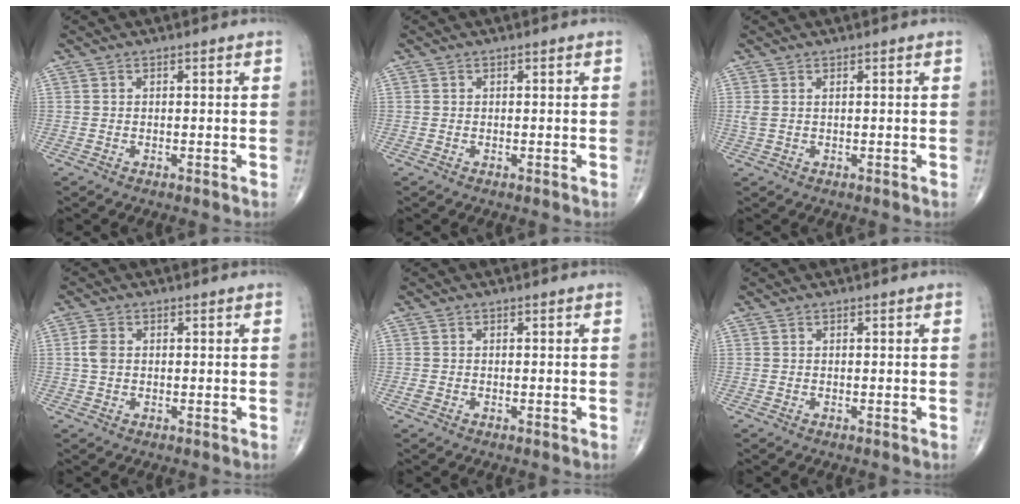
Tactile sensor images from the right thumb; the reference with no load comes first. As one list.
[{"total": 0.0}, {"total": 1.6, "force": [0.5, 0.7, 1.3], "torque": [-0.039, 0.011, 0.018]}, {"total": 2.7, "force": [0.2, 1.9, 1.9], "torque": [-0.044, 0.004, 0.001]}, {"total": 1.0, "force": [-0.4, 0.6, 0.7], "torque": [-0.014, -0.001, -0.008]}, {"total": 0.0}]